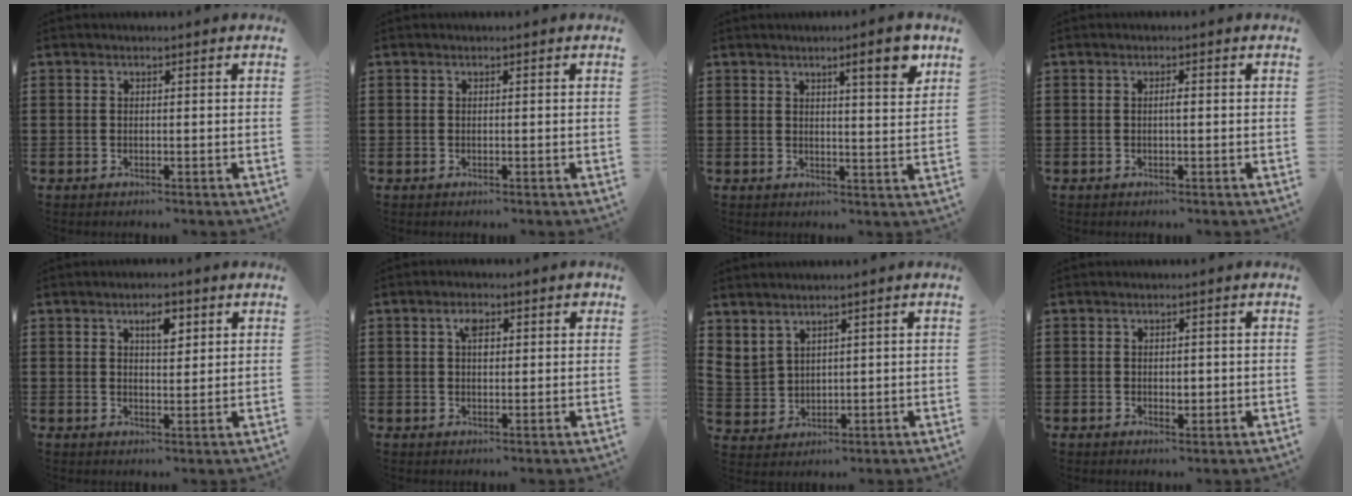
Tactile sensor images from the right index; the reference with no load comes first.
{"total": 0.0}
{"total": 6.1, "force": [3.9, 0.5, 4.7], "torque": [-0.069, -0.010, 0.058]}
{"total": 1.1, "force": [-0.1, 0.2, 1.0], "torque": [-0.020, -0.003, 0.000]}
{"total": 3.5, "force": [1.7, 1.3, 2.7], "torque": [-0.043, 0.000, 0.026]}
{"total": 3.1, "force": [1.2, 1.5, 2.4], "torque": [-0.037, 0.002, 0.015]}
{"total": 3.1, "force": [2.6, 1.6, 0.1], "torque": [-0.015, 0.000, 0.051]}
{"total": 1.3, "force": [0.0, 0.8, 1.1], "torque": [-0.020, 0.003, -0.001]}